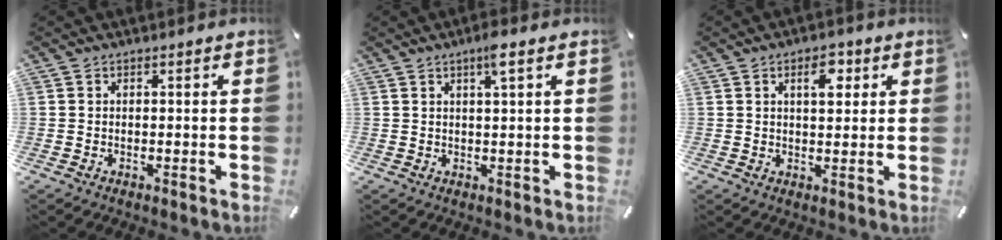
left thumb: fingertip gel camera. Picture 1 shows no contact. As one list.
[{"total": 3.7, "force": [2.0, 0.2, 3.1], "torque": [-0.057, -0.004, 0.030]}, {"total": 5.7, "force": [2.3, 2.9, 4.4], "torque": [-0.053, -0.007, 0.030]}]